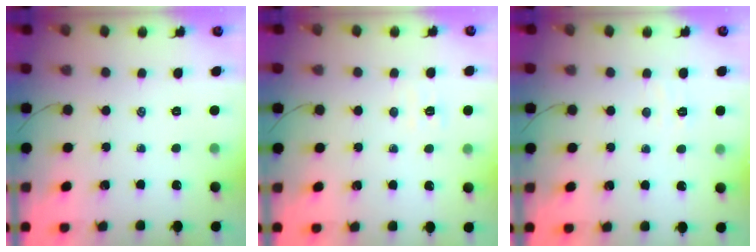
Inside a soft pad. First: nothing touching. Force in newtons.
{"total": 4.7, "press": 4.6, "slide": 1.2}
{"total": 2.5, "press": 2.4, "slide": 0.8}